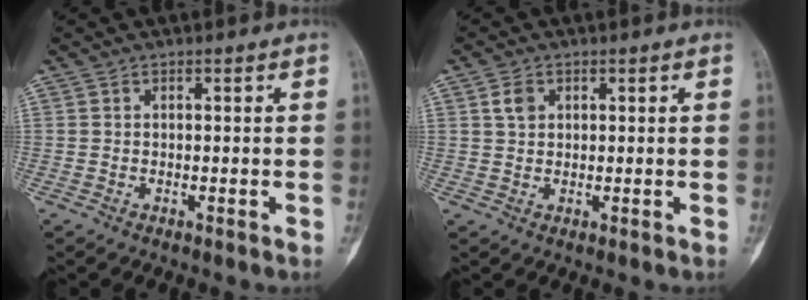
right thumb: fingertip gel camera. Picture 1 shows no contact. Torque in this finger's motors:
{"motor_torque": [-0.48, 0.42, 0.00, -0.05, 0.01]}